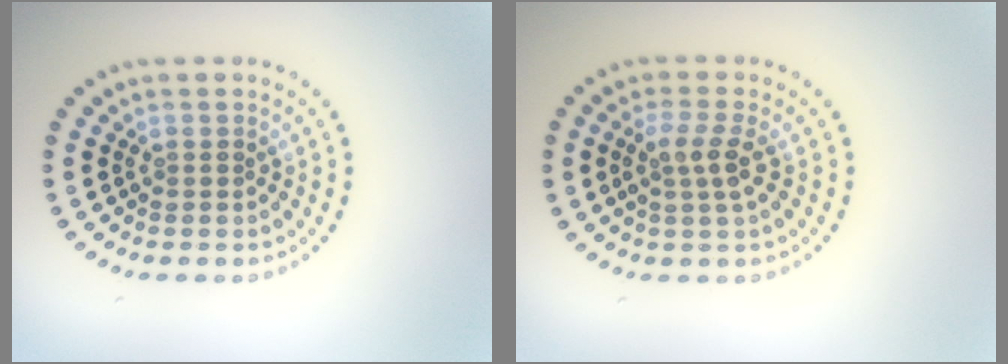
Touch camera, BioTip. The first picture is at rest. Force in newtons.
{"total": 2.3, "press": 2.1, "slide": 1.0}